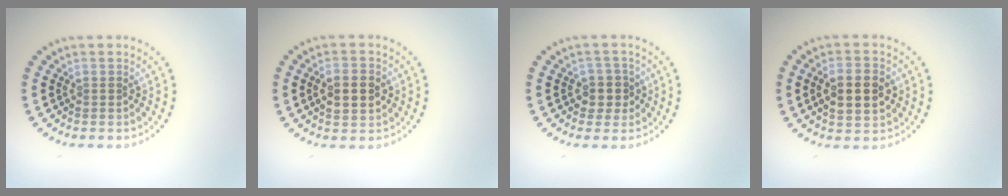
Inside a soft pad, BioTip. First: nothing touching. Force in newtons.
{"total": 3.9, "press": 3.9, "slide": 0.2}
{"total": 2.3, "press": 2.0, "slide": 1.2}
{"total": 4.6, "press": 4.6, "slide": 0.2}